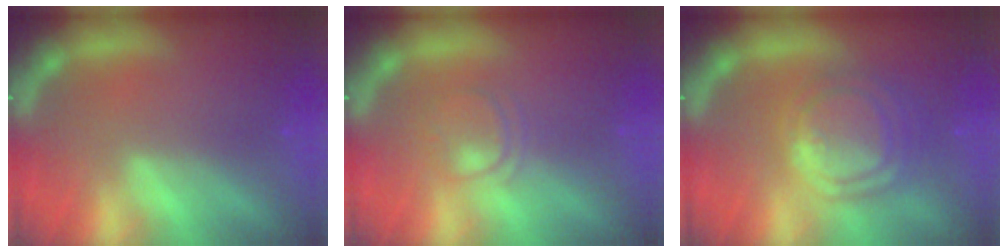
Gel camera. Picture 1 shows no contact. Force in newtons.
{"total": 2.4}
{"total": 7.6}